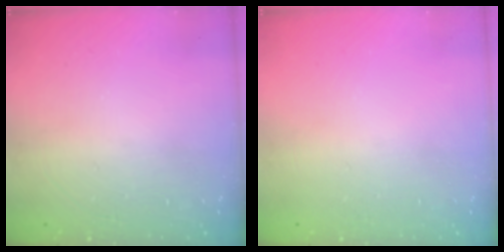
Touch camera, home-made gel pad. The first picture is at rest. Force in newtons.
{"total": 0.0}